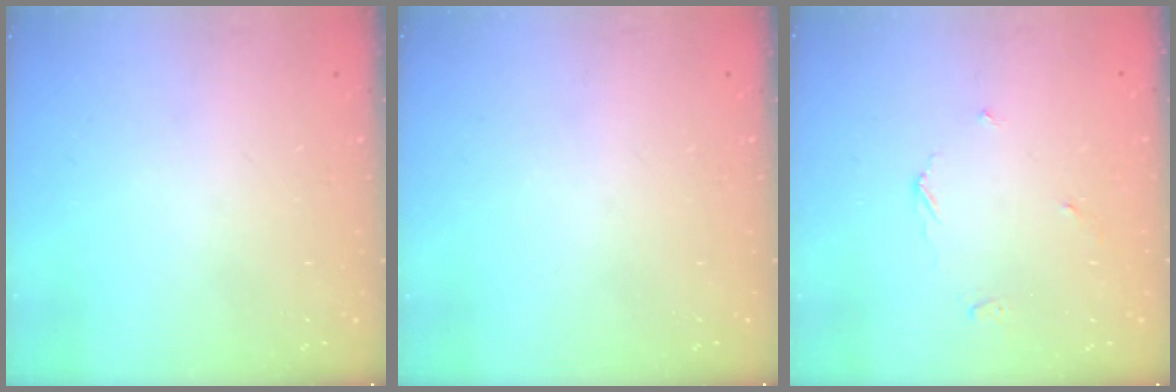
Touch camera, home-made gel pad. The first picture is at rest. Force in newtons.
{"total": 0.0}
{"total": 2.6, "press": 2.6, "slide": 0.5}